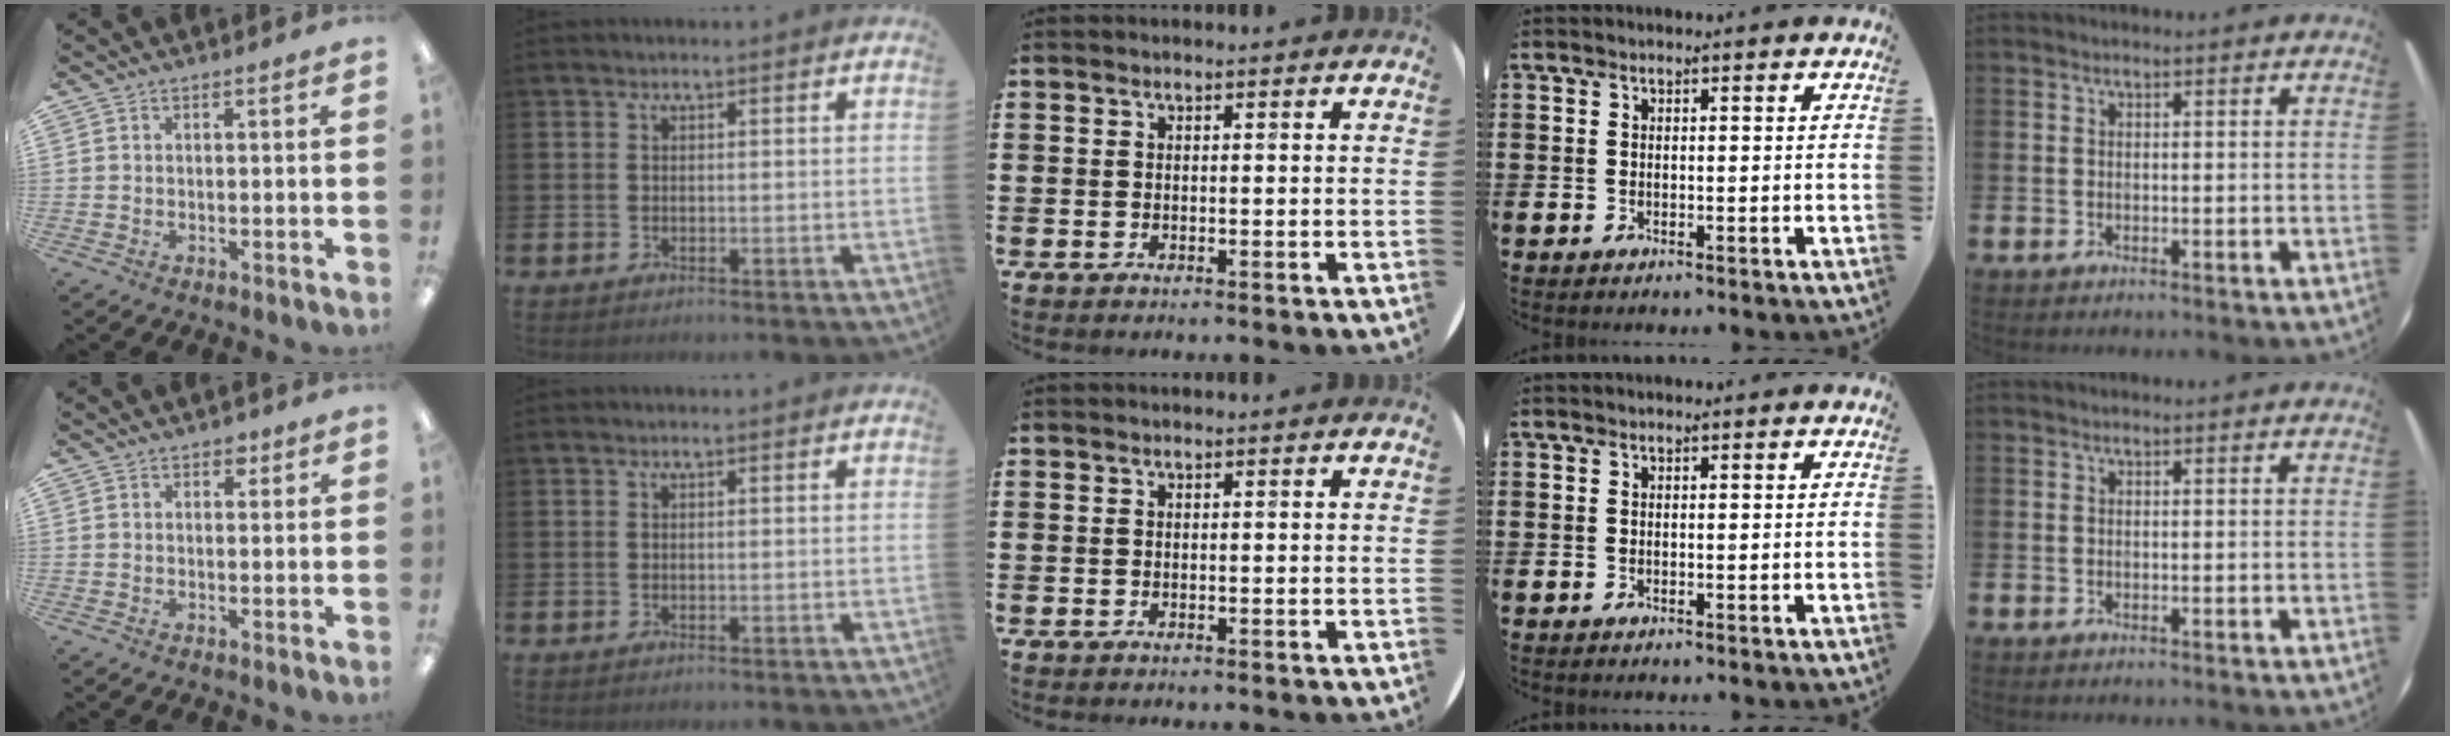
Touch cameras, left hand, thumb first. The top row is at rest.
{"thumb": {"total": 2.0, "force": [1.2, 1.3, 0.8], "torque": [-0.001, -0.003, 0.018]}}